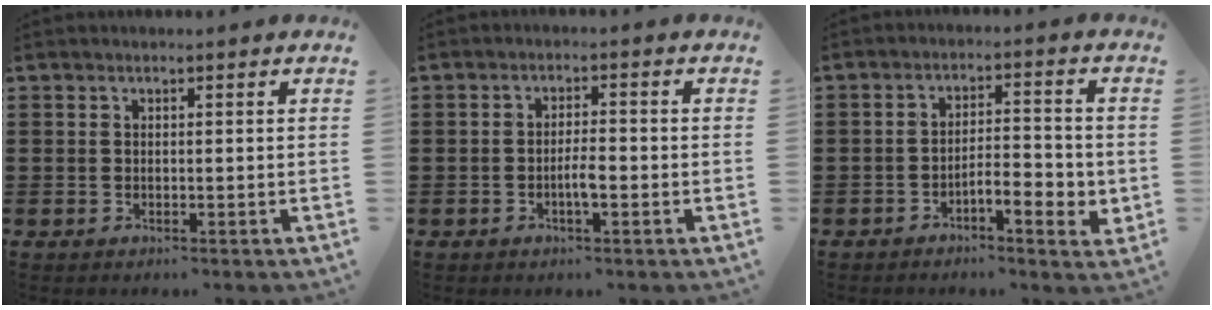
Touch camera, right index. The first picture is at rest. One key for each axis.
{"total": 3.2, "fx": -1.1, "fy": 0.7, "fz": 2.9, "tx": -0.060, "ty": 0.002, "tz": -0.023}
{"total": 5.2, "fx": -2.4, "fy": 1.7, "fz": 4.3, "tx": -0.063, "ty": 0.002, "tz": -0.045}